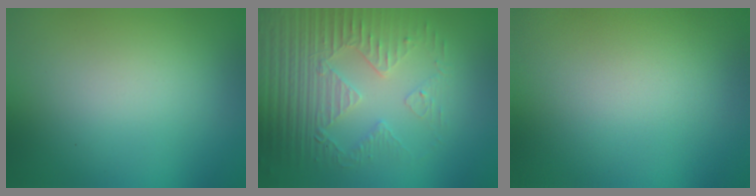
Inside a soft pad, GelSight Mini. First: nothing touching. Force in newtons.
{"total": 4.4, "press": 4.3, "slide": 0.7}
{"total": 0.0}